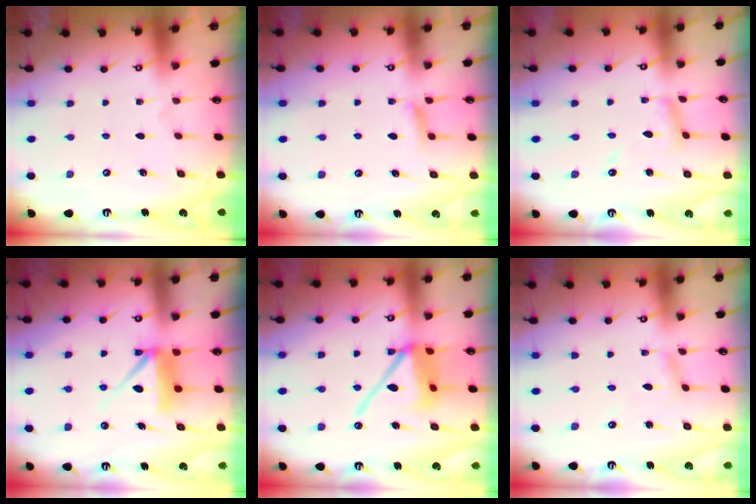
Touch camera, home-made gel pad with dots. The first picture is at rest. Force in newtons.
{"total": 6.0, "press": 6.0, "slide": 0.8}
{"total": 7.5, "press": 7.5, "slide": 0.1}
{"total": 9.0, "press": 9.0, "slide": 0.7}
{"total": 12.3, "press": 12.2, "slide": 1.7}
{"total": 2.9, "press": 2.9, "slide": 0.3}